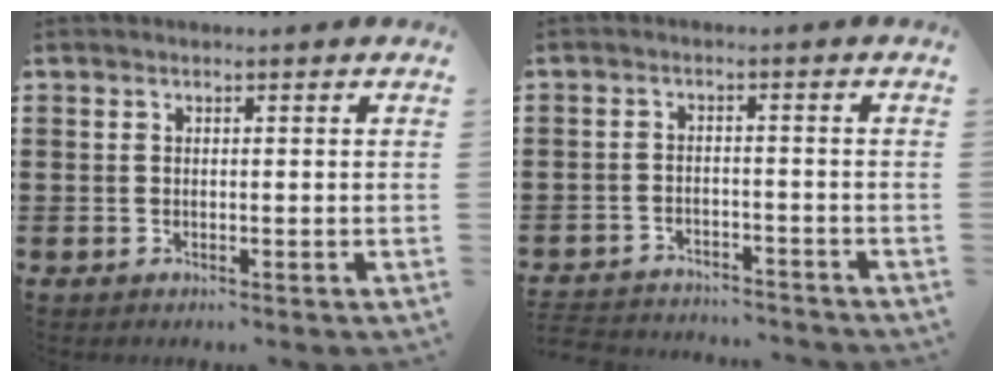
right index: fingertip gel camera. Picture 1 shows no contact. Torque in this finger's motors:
{"motor_torque": [-2.14, 0.00, -1.05, -0.21]}